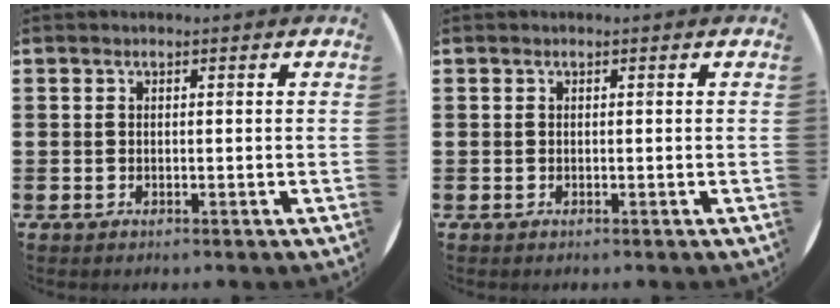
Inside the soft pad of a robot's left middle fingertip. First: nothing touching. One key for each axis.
{"total": 0.0}